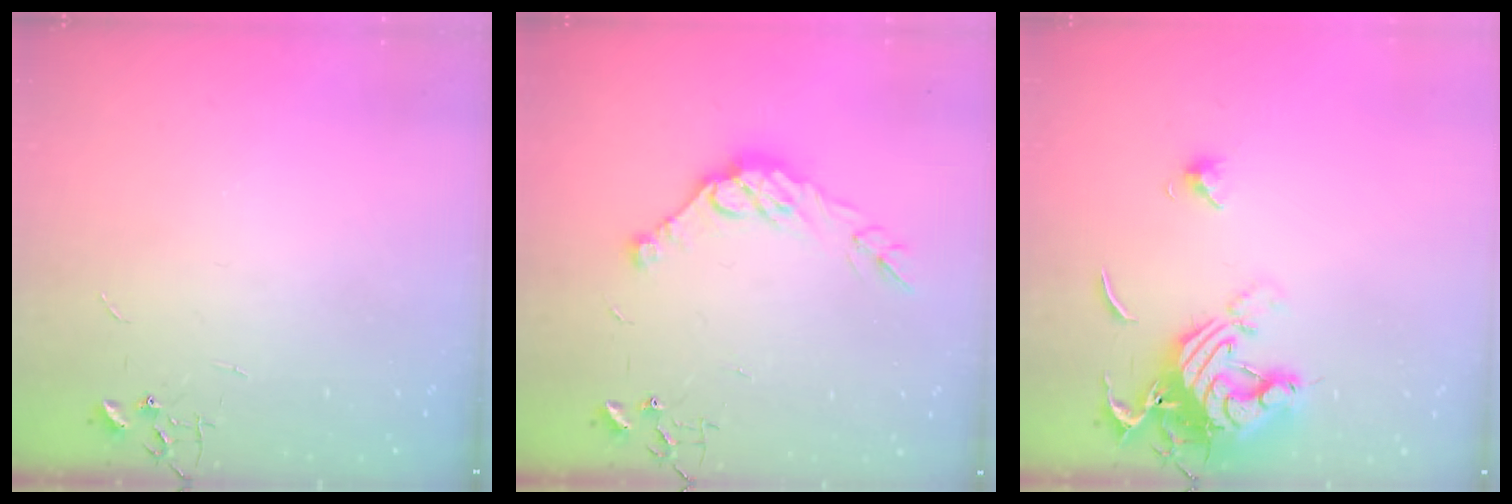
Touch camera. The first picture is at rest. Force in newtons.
{"total": 12.0, "press": 12.0, "slide": 1.0}
{"total": 14.2, "press": 14.1, "slide": 1.4}